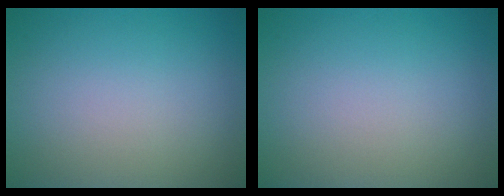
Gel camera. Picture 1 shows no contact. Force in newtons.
{"total": 0.0}